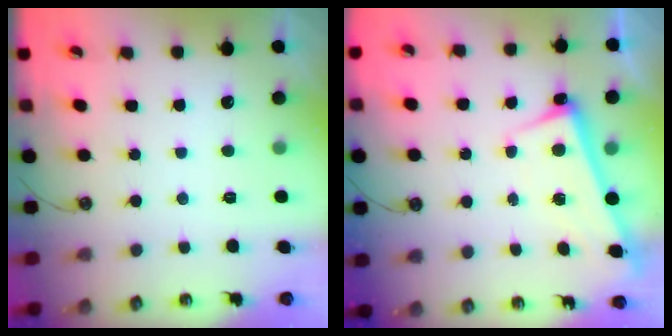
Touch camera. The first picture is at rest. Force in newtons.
{"total": 2.7, "press": 2.5, "slide": 1.0}